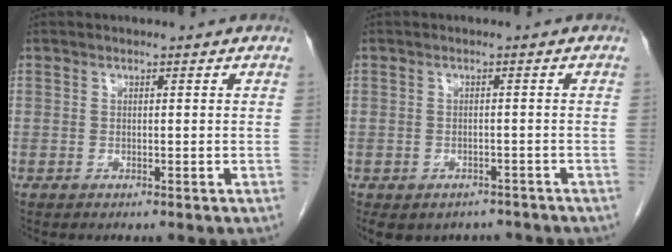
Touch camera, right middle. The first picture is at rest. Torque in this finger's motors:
{"motor_torque": [0.10, -0.07, 0.02, 0.01]}